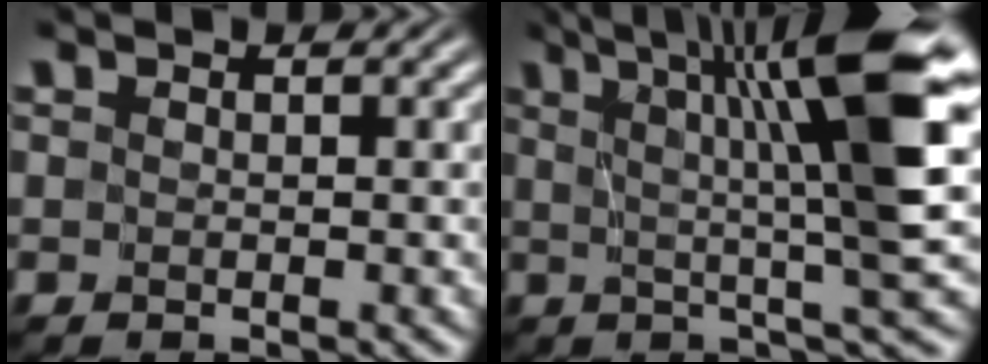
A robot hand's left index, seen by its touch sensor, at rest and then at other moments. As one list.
[{"total": 11.2, "force": [3.4, 1.1, 10.7], "torque": [-0.138, 0.011, 0.053]}]